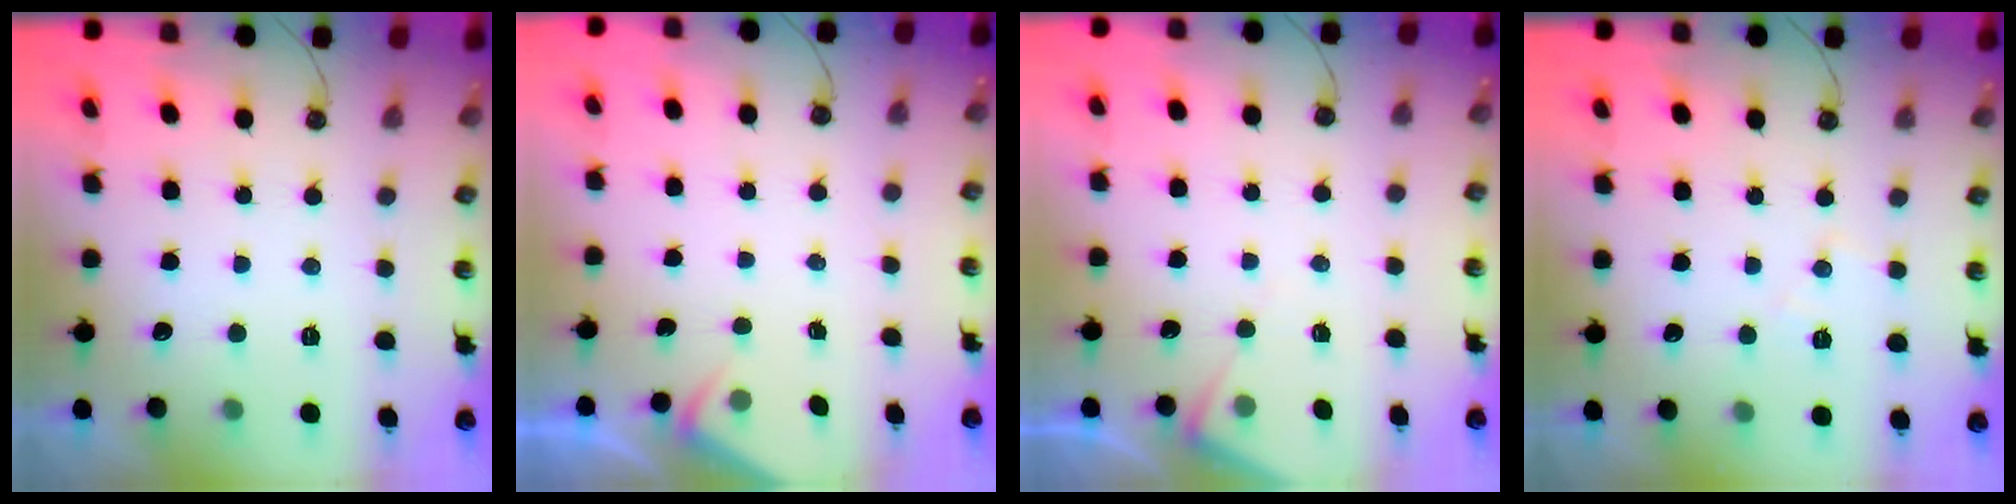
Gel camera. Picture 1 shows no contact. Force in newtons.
{"total": 2.6, "press": 2.6, "slide": 0.4}
{"total": 5.3, "press": 5.2, "slide": 0.7}
{"total": 7.0, "press": 6.9, "slide": 0.9}